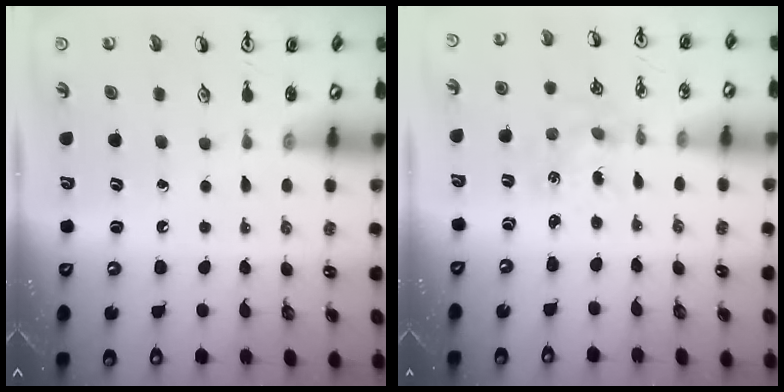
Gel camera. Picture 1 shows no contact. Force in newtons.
{"total": 1.4, "press": 1.4, "slide": 0.2}